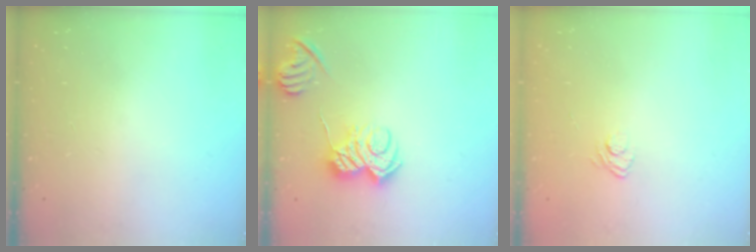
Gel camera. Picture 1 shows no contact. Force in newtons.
{"total": 8.6, "press": 8.5, "slide": 0.9}
{"total": 3.7, "press": 3.4, "slide": 1.4}